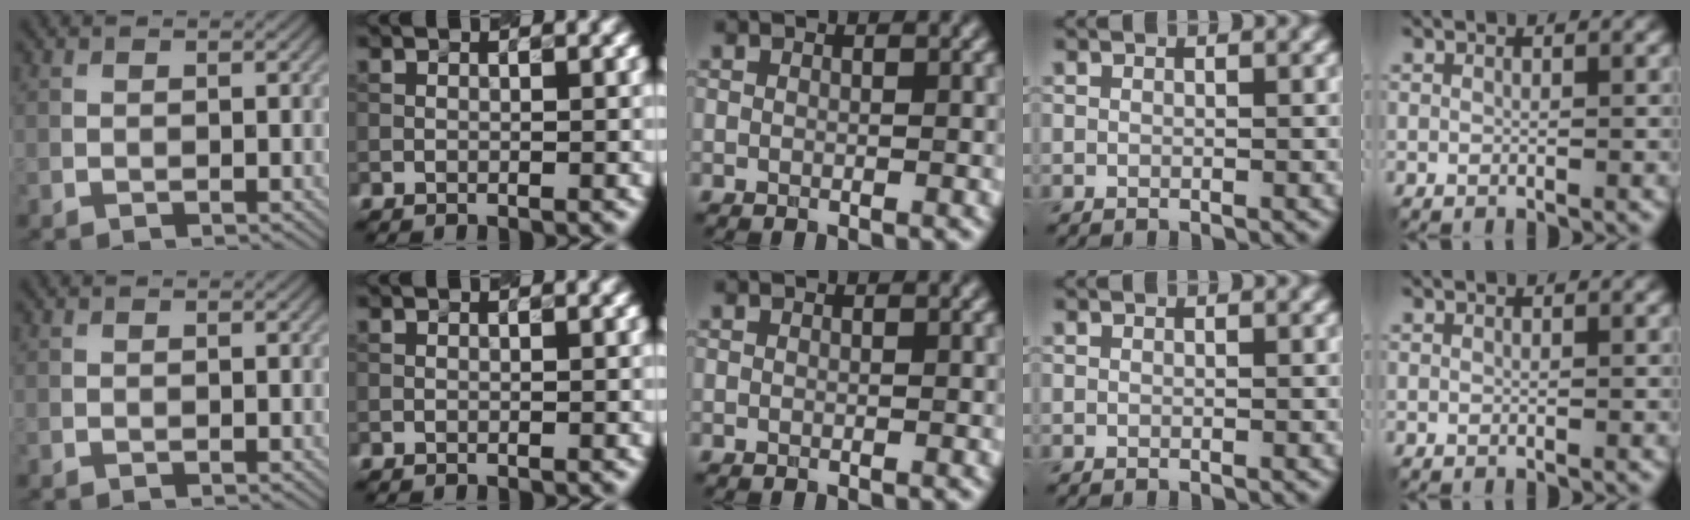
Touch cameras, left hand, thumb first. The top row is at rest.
{}